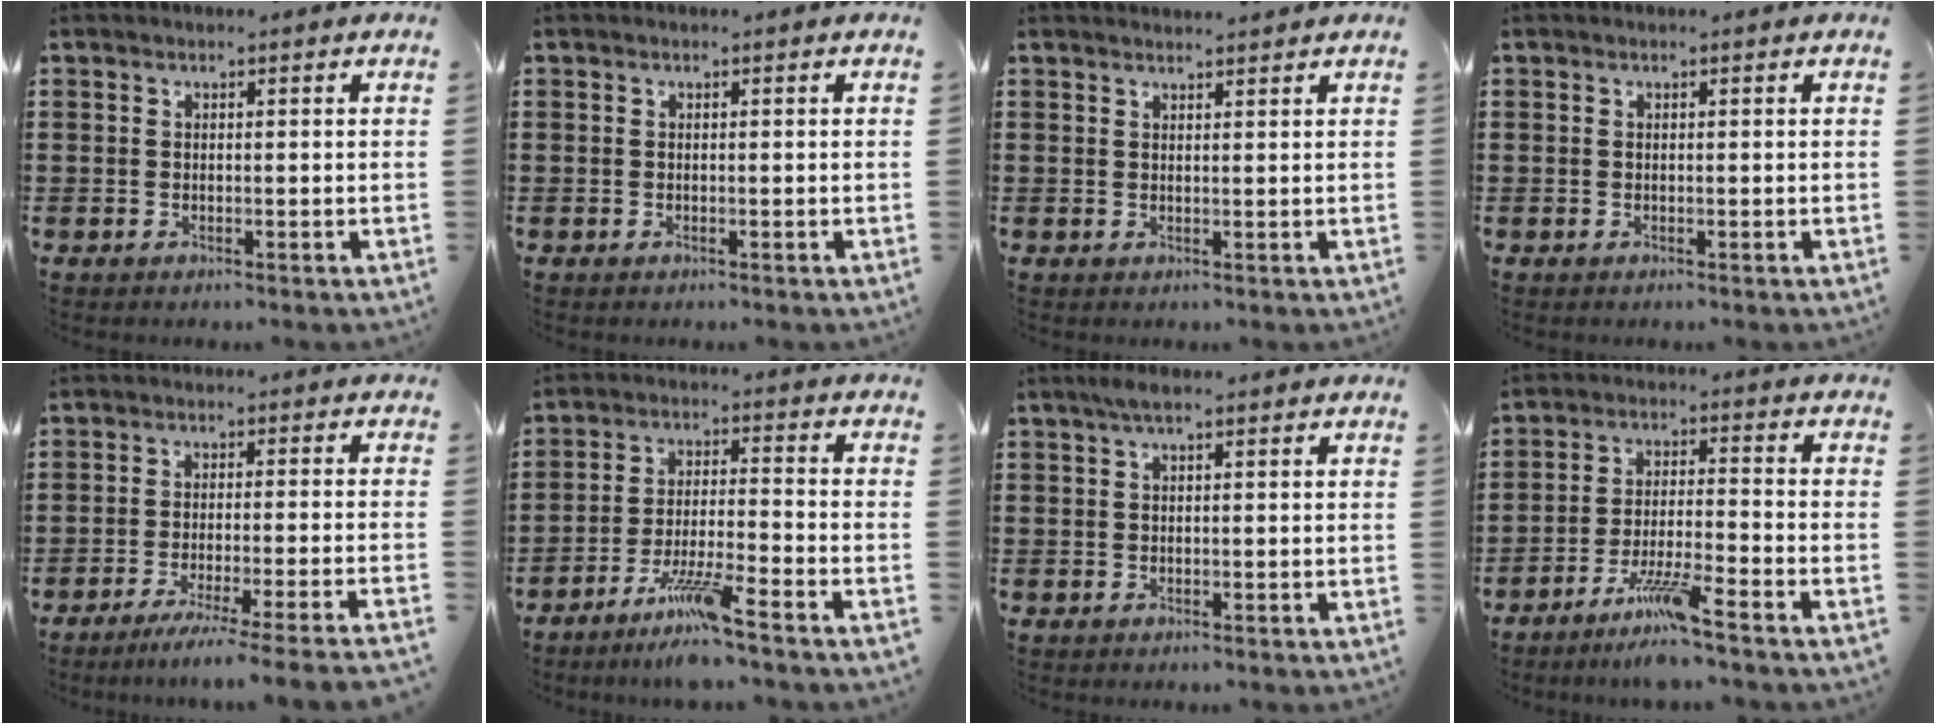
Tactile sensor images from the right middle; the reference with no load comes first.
{"total": 0.0}
{"total": 1.4, "force": [1.4, 0.0, 0.1], "torque": [-0.005, 0.000, 0.027]}
{"total": 0.0}
{"total": 4.8, "force": [-4.1, -0.9, 2.3], "torque": [-0.035, -0.017, -0.079]}
{"total": 7.3, "force": [-6.0, 0.0, 4.2], "torque": [-0.086, -0.011, -0.116]}
{"total": 1.1, "force": [0.4, 0.1, 1.1], "torque": [-0.021, 0.003, 0.007]}
{"total": 6.8, "force": [-5.6, -0.1, 4.0], "torque": [-0.084, -0.013, -0.108]}